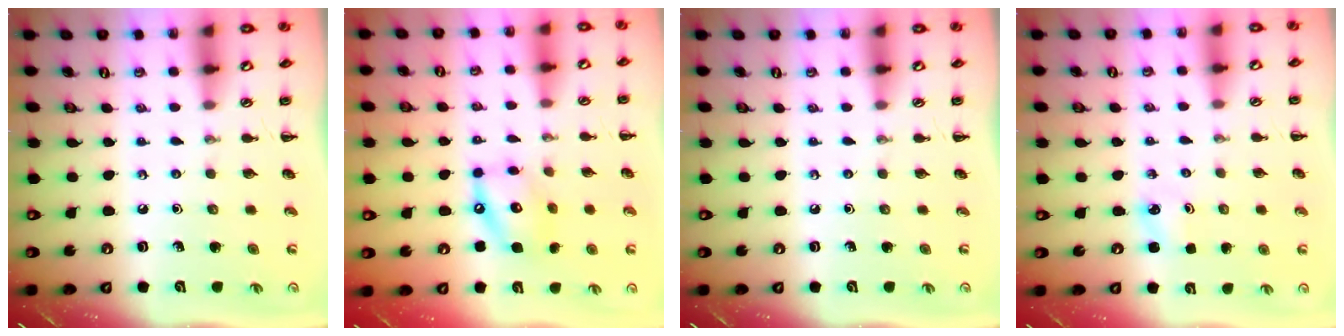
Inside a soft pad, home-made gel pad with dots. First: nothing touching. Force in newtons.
{"total": 11.8, "press": 11.7, "slide": 2.0}
{"total": 0.0}
{"total": 2.5, "press": 2.4, "slide": 0.8}